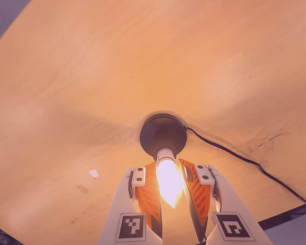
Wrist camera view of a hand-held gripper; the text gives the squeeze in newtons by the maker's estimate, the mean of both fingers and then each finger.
{"total": 13.8, "left": 12.8, "right": 14.8}